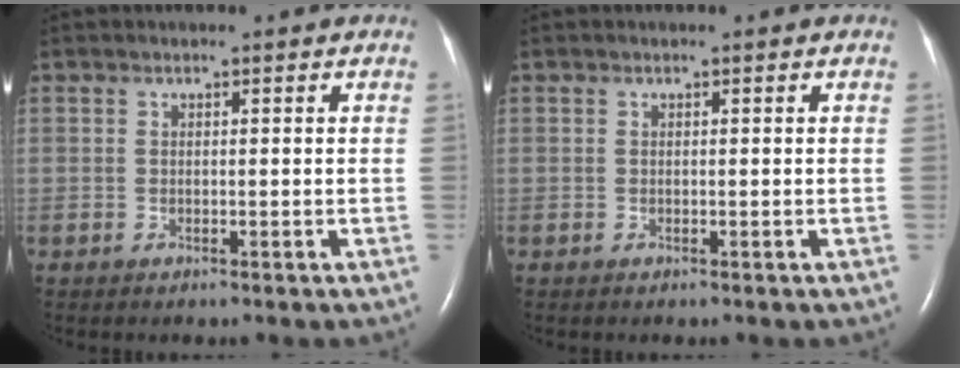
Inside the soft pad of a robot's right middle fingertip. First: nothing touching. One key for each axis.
{"total": 0.0}